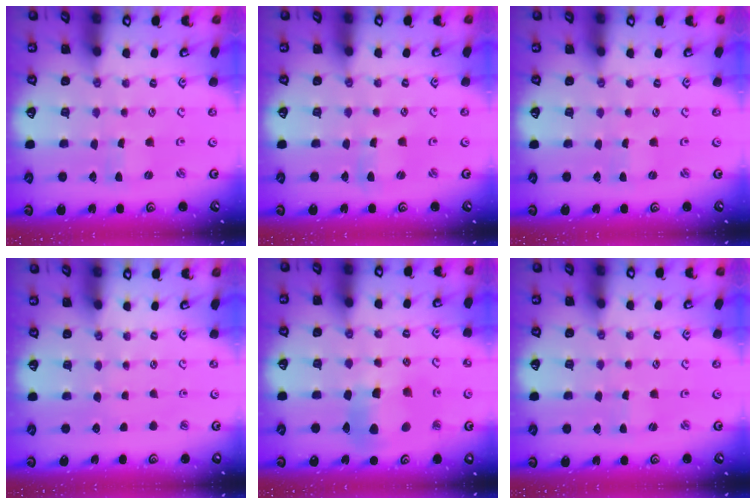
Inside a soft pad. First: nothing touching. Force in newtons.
{"total": 2.3, "press": 2.3, "slide": 0.3}
{"total": 0.0}
{"total": 0.0}
{"total": 12.1, "press": 12.0, "slide": 1.6}
{"total": 0.8, "press": 0.8, "slide": 0.2}